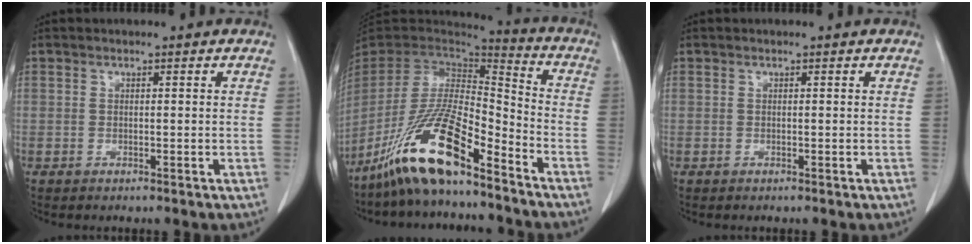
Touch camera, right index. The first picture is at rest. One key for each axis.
{"total": 16.2, "fx": -11.0, "fy": 2.8, "fz": 11.5, "tx": -0.224, "ty": -0.010, "tz": -0.205}
{"total": 0.0}